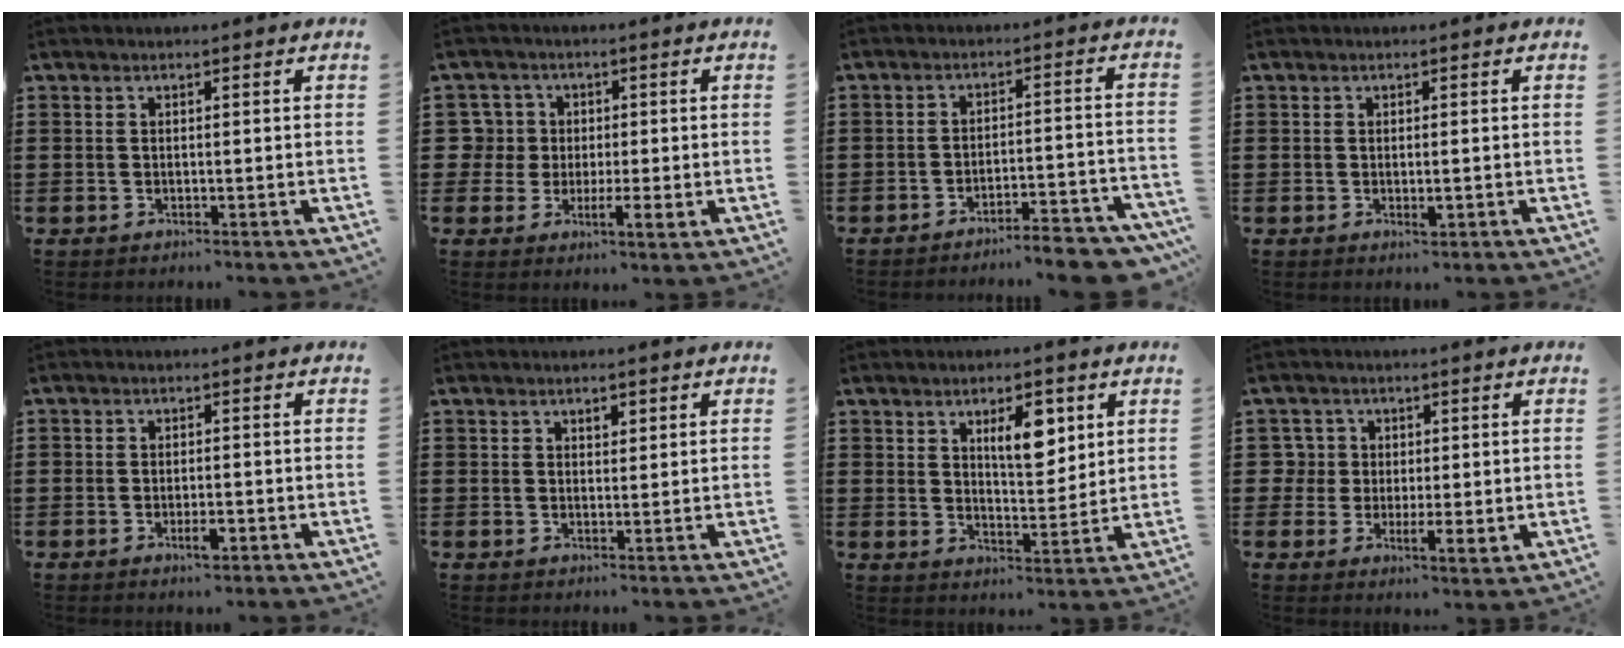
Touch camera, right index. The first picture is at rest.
{"total": 4.9, "force": [0.2, 4.4, 2.0], "torque": [-0.062, 0.012, 0.003]}
{"total": 6.2, "force": [-5.8, 0.2, 2.3], "torque": [-0.032, -0.003, -0.107]}
{"total": 1.5, "force": [-0.2, 0.4, 1.4], "torque": [-0.025, -0.002, -0.003]}
{"total": 2.5, "force": [-1.2, 1.0, 1.9], "torque": [-0.034, 0.002, -0.022]}
{"total": 1.4, "force": [0.8, 0.8, 0.7], "torque": [-0.016, 0.005, 0.015]}
{"total": 7.2, "force": [3.2, 3.2, 5.7], "torque": [-0.089, -0.002, 0.047]}
{"total": 4.2, "force": [0.7, 3.6, 2.0], "torque": [-0.043, 0.011, 0.012]}